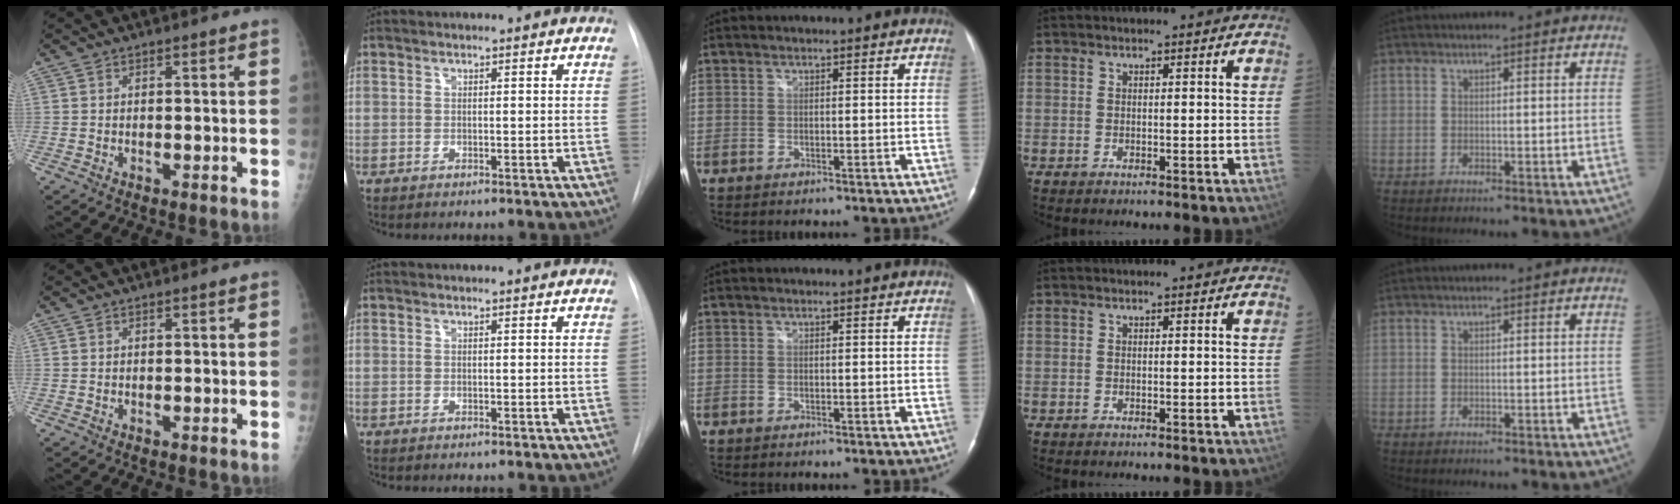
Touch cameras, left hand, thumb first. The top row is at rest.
{}